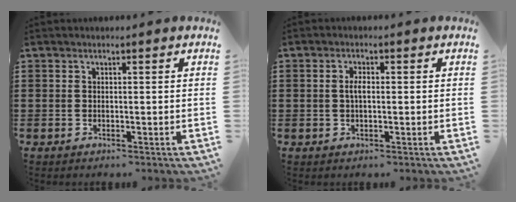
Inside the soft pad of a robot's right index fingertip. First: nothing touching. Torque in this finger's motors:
{"motor_torque": [0.35, -0.21, 0.22, 0.07]}